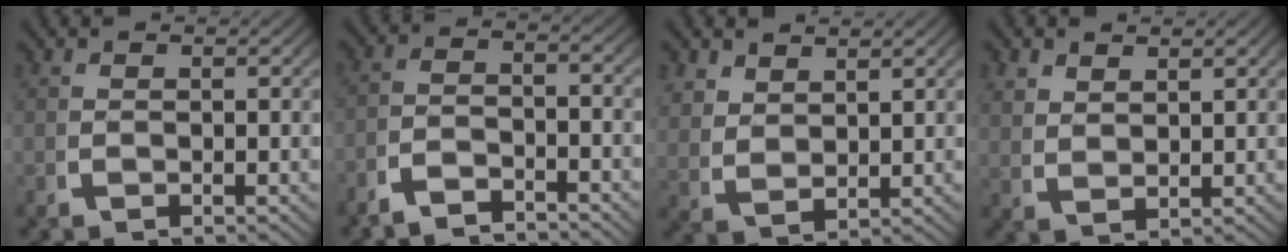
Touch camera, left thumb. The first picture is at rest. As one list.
[{"total": 3.1, "force": [-2.6, 0.8, 1.5], "torque": [-0.025, -0.009, -0.053]}, {"total": 2.9, "force": [2.1, 1.5, 1.4], "torque": [-0.036, -0.012, 0.056]}, {"total": 2.1, "force": [2.0, 0.4, 0.7], "torque": [-0.013, 0.001, 0.049]}]